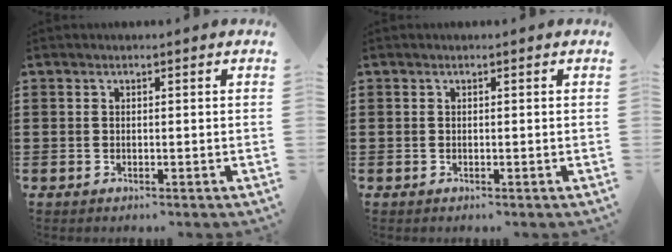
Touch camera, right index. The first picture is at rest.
{"total": 0.0}